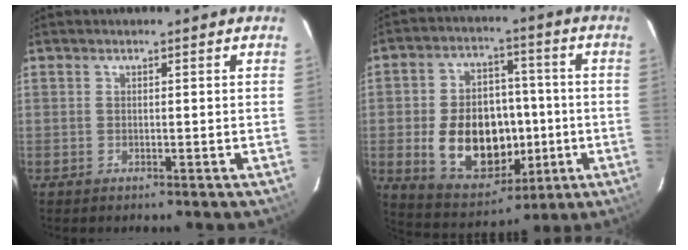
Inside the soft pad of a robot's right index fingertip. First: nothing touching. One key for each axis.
{"total": 17.5, "fx": -2.7, "fy": 12.1, "fz": 12.3, "tx": -0.251, "ty": 0.016, "tz": -0.017}